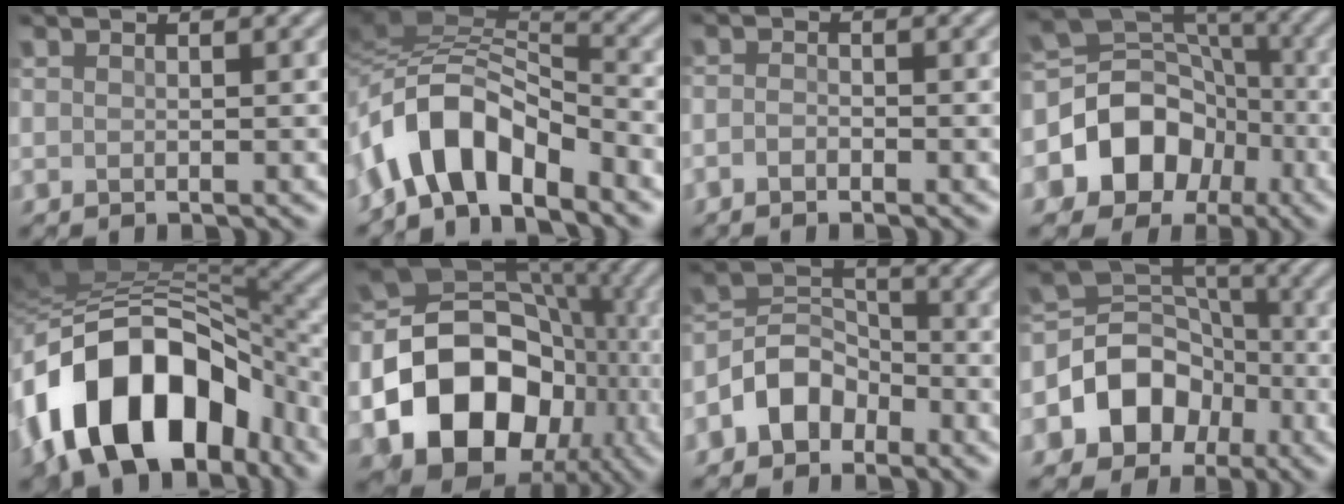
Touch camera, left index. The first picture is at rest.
{"total": 8.6, "force": [-5.2, 3.9, 5.6], "torque": [-0.092, 0.012, -0.103]}
{"total": 1.1, "force": [-1.0, 0.2, 0.4], "torque": [-0.011, -0.002, -0.018]}
{"total": 10.2, "force": [-3.6, 8.4, 4.4], "torque": [-0.067, 0.011, -0.081]}
{"total": 16.0, "force": [-6.5, 9.8, 10.8], "torque": [-0.177, 0.004, -0.116]}
{"total": 15.2, "force": [-5.4, 11.4, 8.5], "torque": [-0.147, -0.019, -0.092]}
{"total": 4.6, "force": [-3.1, 2.9, 1.6], "torque": [-0.027, 0.007, -0.062]}
{"total": 7.7, "force": [-3.3, 6.3, 3.0], "torque": [-0.034, 0.019, -0.079]}